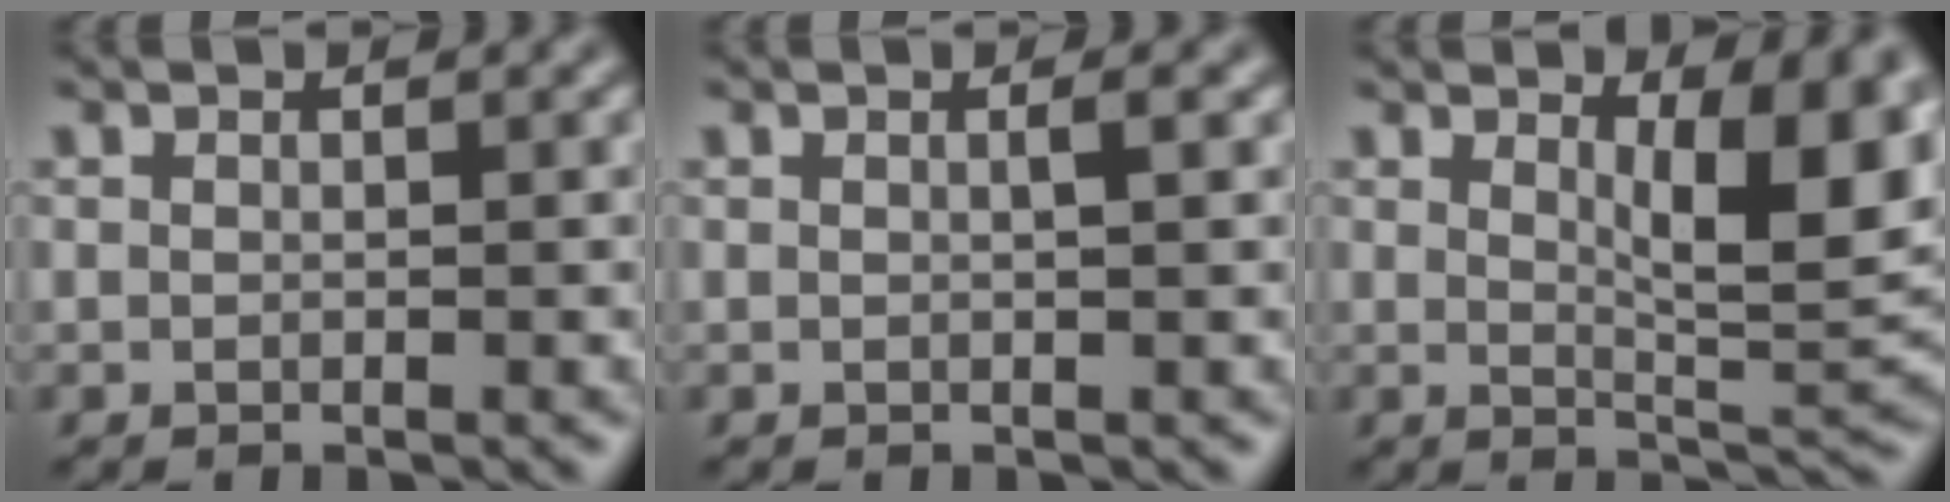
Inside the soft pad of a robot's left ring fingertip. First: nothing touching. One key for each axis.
{"total": 1.0, "fx": 0.2, "fy": 0.2, "fz": 0.9, "tx": -0.011, "ty": 0.005, "tz": 0.000}
{"total": 7.4, "fx": 2.5, "fy": 2.2, "fz": 6.6, "tx": -0.090, "ty": -0.011, "tz": 0.043}